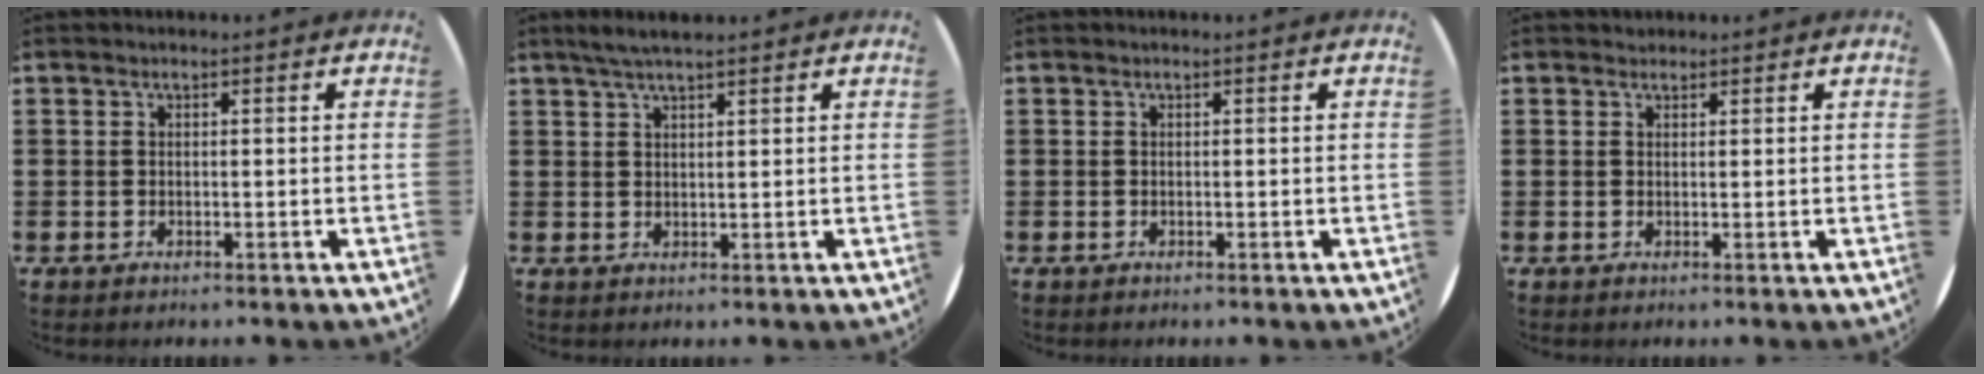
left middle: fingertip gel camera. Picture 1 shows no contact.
{"total": 2.7, "force": [2.2, 0.3, 1.5], "torque": [-0.031, 0.006, 0.040]}
{"total": 0.0}
{"total": 0.7, "force": [0.6, 0.2, -0.1], "torque": [0.003, 0.004, 0.012]}